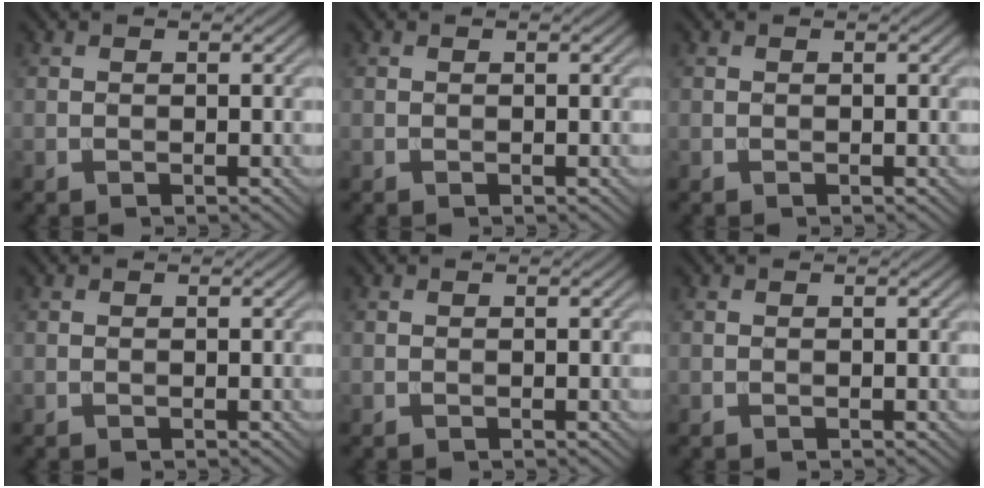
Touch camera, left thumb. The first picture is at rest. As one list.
[{"total": 0.0}, {"total": 0.0}, {"total": 0.0}, {"total": 0.0}, {"total": 0.0}]